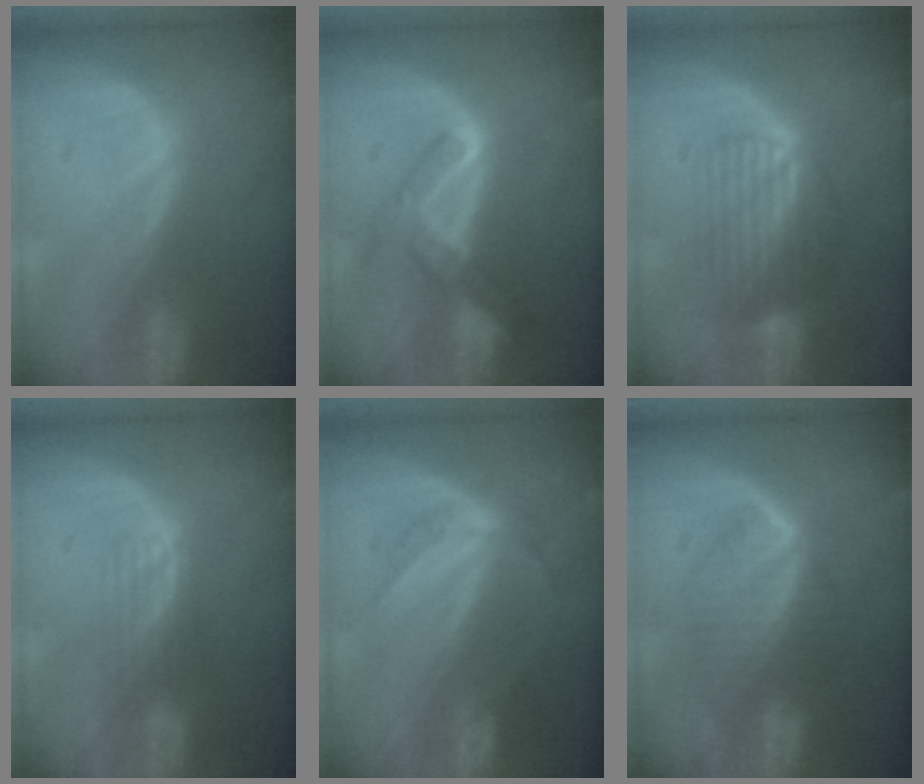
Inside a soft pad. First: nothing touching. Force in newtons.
{"total": 6.6, "press": 5.7, "slide": 3.2}
{"total": 6.9, "press": 6.5, "slide": 2.3}
{"total": 2.6, "press": 2.6, "slide": 0.4}
{"total": 4.8, "press": 4.3, "slide": 2.1}
{"total": 6.8, "press": 6.8, "slide": 0.2}